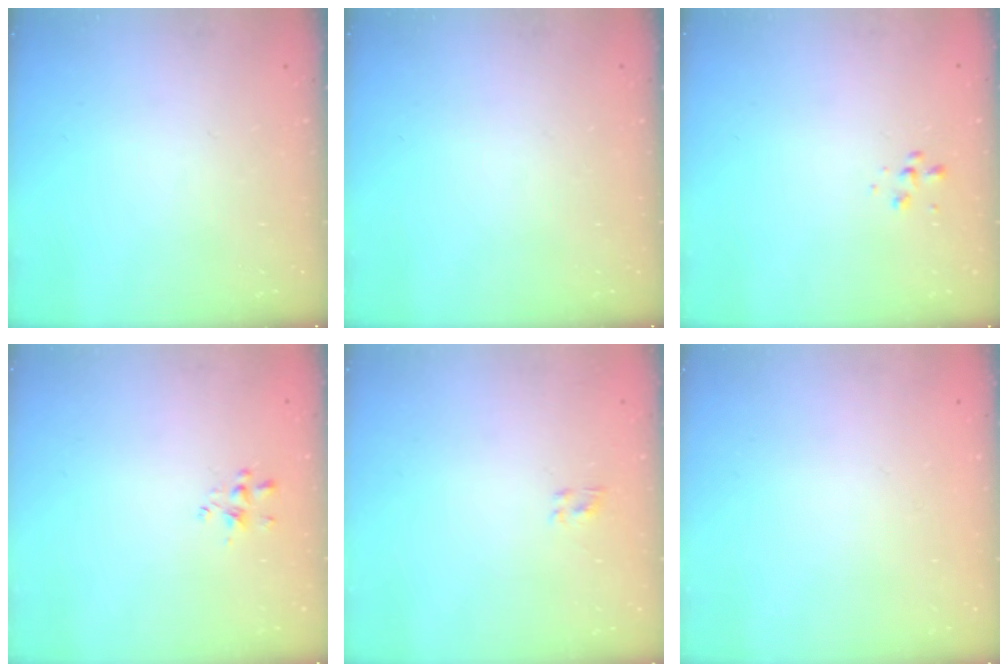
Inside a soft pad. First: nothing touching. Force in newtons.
{"total": 0.0}
{"total": 0.5, "press": 0.5, "slide": 0.0}
{"total": 1.5, "press": 1.4, "slide": 0.7}
{"total": 1.2, "press": 1.0, "slide": 0.6}
{"total": 1.8, "press": 1.8, "slide": 0.2}